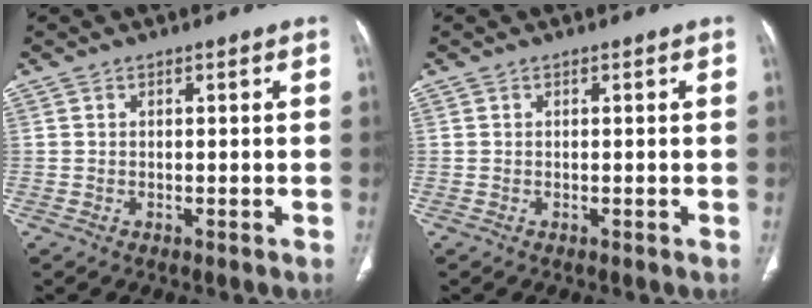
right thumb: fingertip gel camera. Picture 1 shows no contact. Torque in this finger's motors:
{"motor_torque": [1.04, 0.93, 0.10, -0.02, 0.04]}